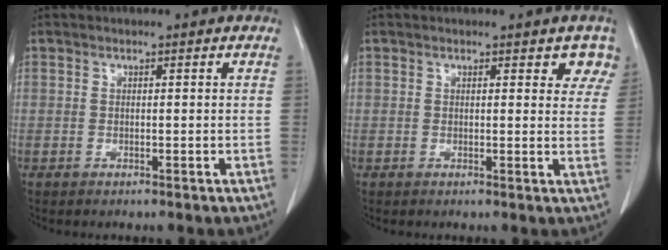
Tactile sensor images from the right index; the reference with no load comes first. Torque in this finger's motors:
{"motor_torque": [0.09, 0.14, 0.06, 0.00]}